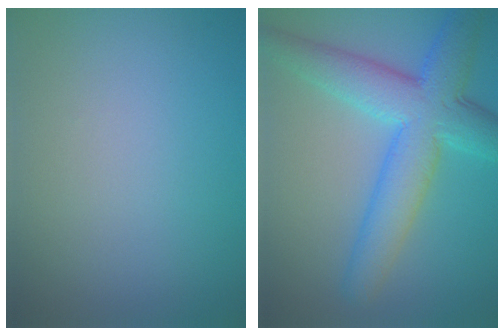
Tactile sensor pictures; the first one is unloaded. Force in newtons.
{"total": 7.7, "press": 7.7, "slide": 0.1}